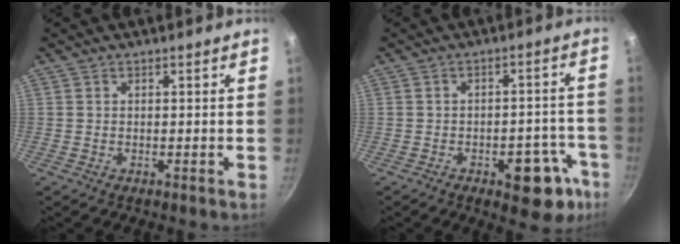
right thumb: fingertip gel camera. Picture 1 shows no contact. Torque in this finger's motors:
{"motor_torque": [2.83, 2.18, 0.82, -0.37, 0.09]}